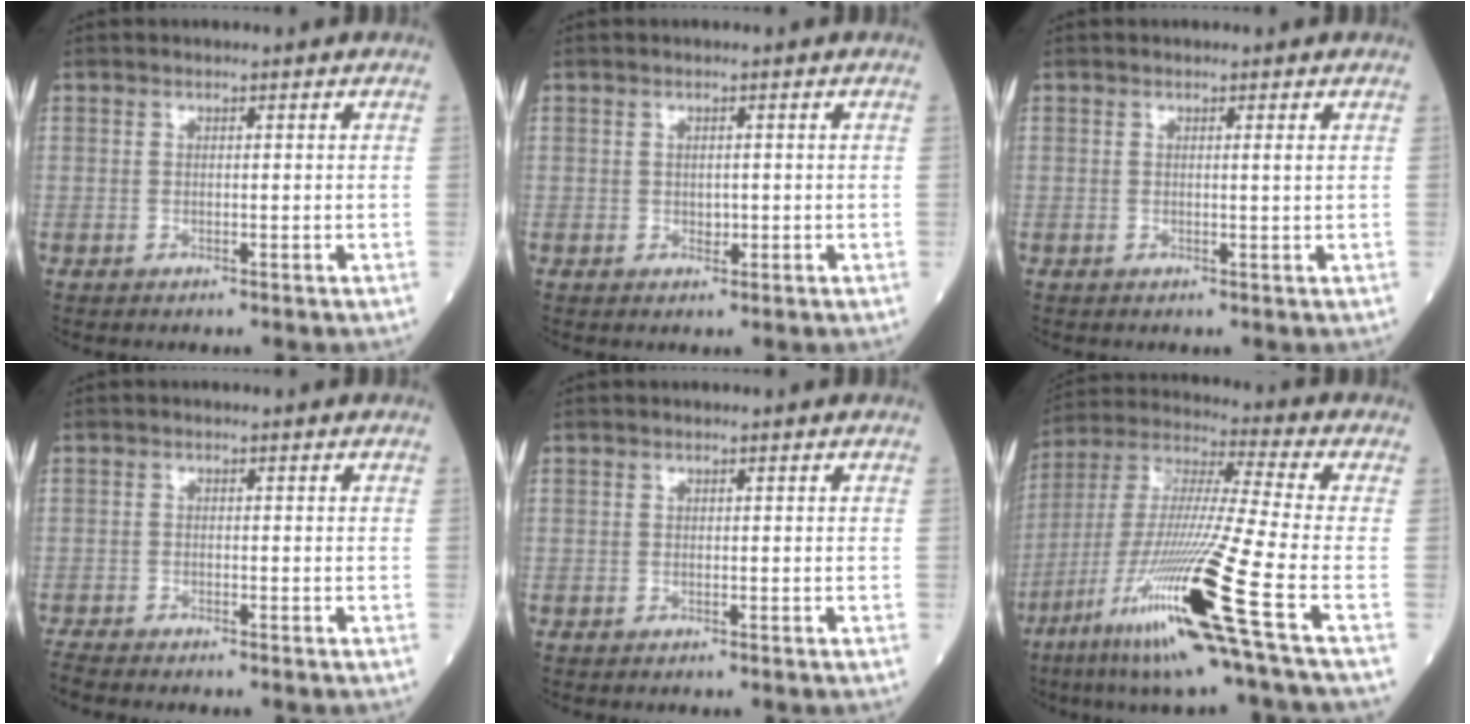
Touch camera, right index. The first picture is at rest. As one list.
[{"total": 1.1, "force": [0.0, 0.8, 0.8], "torque": [-0.012, 0.000, 0.001]}, {"total": 0.7, "force": [0.3, -0.2, 0.6], "torque": [-0.016, -0.003, 0.005]}, {"total": 2.9, "force": [-2.8, -0.1, 0.9], "torque": [-0.020, -0.011, -0.051]}, {"total": 0.0}, {"total": 21.5, "force": [-9.3, -1.1, 19.4], "torque": [-0.393, -0.046, -0.181]}]